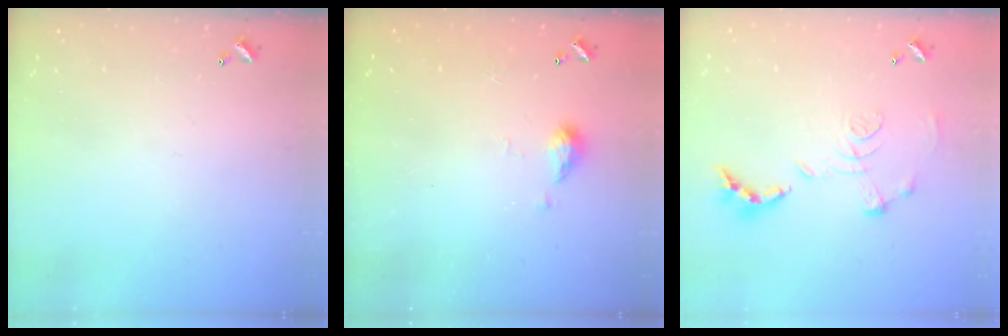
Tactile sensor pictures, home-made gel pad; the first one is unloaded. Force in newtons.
{"total": 3.8, "press": 3.7, "slide": 0.6}
{"total": 1.2, "press": 0.4, "slide": 1.1}